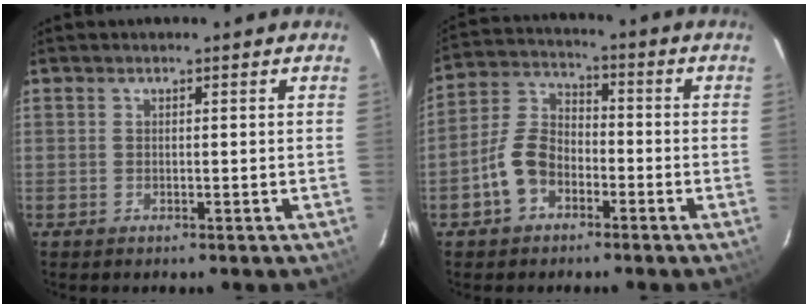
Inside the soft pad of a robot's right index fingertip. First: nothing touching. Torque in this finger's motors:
{"motor_torque": [0.66, -0.04, 0.02, 0.00]}